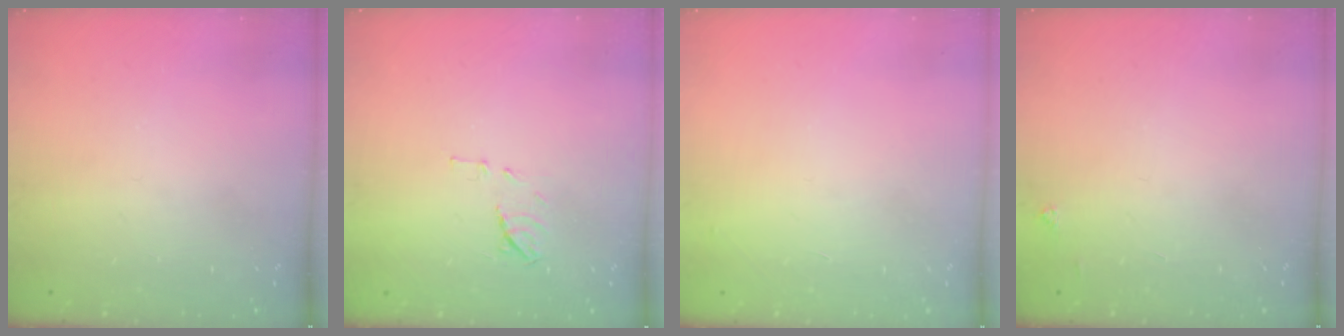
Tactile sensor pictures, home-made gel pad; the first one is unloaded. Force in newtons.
{"total": 6.9, "press": 6.9, "slide": 0.7}
{"total": 2.9, "press": 2.9, "slide": 0.1}
{"total": 3.8, "press": 3.8, "slide": 0.4}